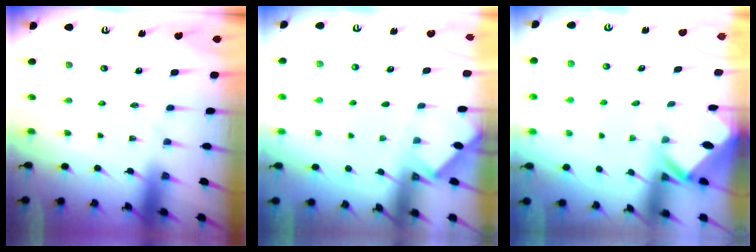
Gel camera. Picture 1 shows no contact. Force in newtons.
{"total": 2.8, "press": 2.7, "slide": 0.4}
{"total": 2.7, "press": 2.7, "slide": 0.2}